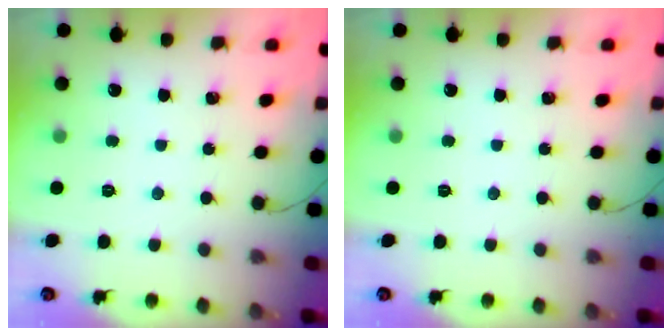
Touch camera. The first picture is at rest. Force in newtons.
{"total": 0.0}